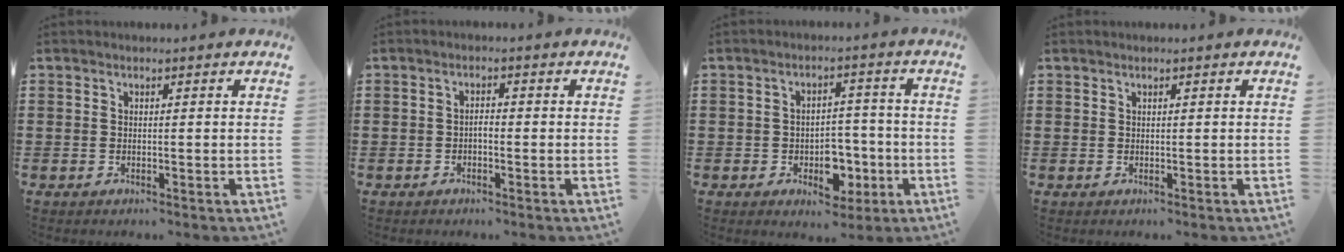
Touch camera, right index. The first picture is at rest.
{"total": 1.4, "force": [-0.5, 0.5, 1.2], "torque": [-0.024, 0.000, -0.009]}
{"total": 6.0, "force": [-2.5, 3.8, 3.8], "torque": [-0.049, 0.006, -0.048]}
{"total": 0.0}